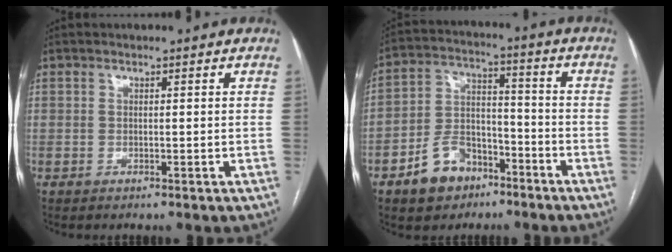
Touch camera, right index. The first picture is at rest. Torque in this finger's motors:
{"motor_torque": [-0.22, -0.33, -0.77, -0.21]}